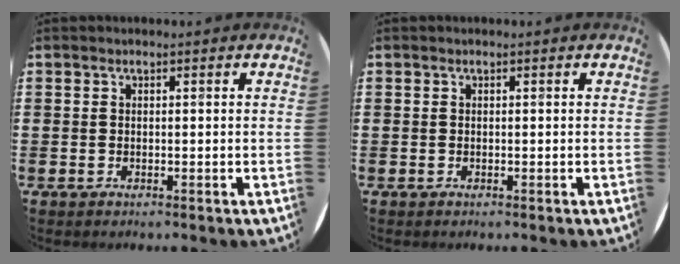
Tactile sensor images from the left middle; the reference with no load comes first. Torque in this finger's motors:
{"motor_torque": [0.49, -0.46, 0.02, 0.01]}